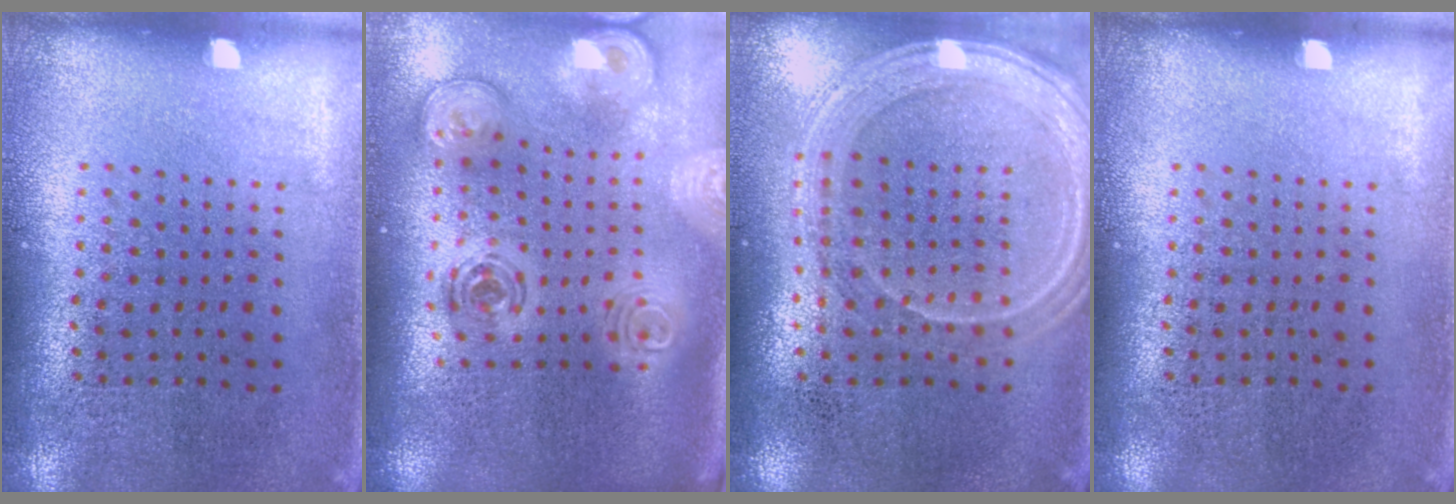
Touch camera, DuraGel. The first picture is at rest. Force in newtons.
{"total": 2.8, "press": 2.0, "slide": 2.0}
{"total": 1.3, "press": 1.3, "slide": 0.1}
{"total": 0.0}